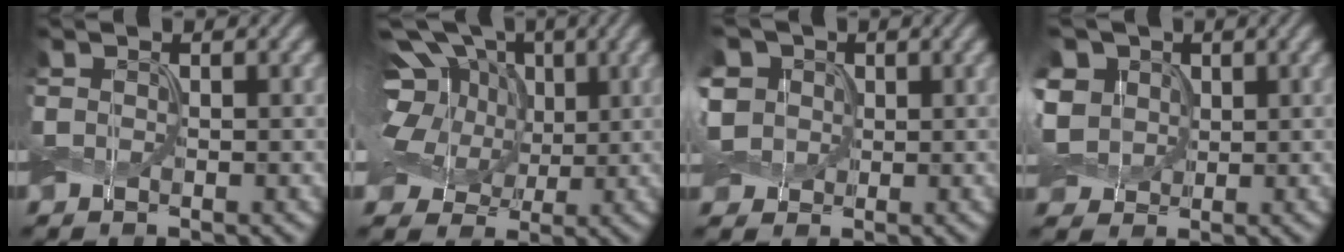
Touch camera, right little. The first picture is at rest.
{"total": 15.2, "force": [5.0, 11.1, 9.2], "torque": [-0.178, 0.043, 0.065]}
{"total": 5.2, "force": [1.1, 4.5, 2.4], "torque": [-0.084, 0.027, 0.009]}
{"total": 5.7, "force": [1.5, 4.7, 2.8], "torque": [-0.094, 0.030, 0.015]}